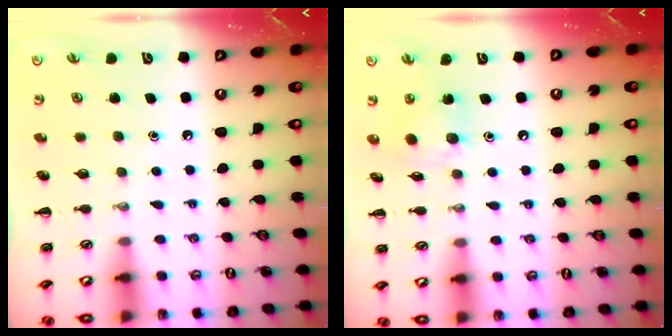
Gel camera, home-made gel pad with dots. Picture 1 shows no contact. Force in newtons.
{"total": 8.1, "press": 8.1, "slide": 0.6}